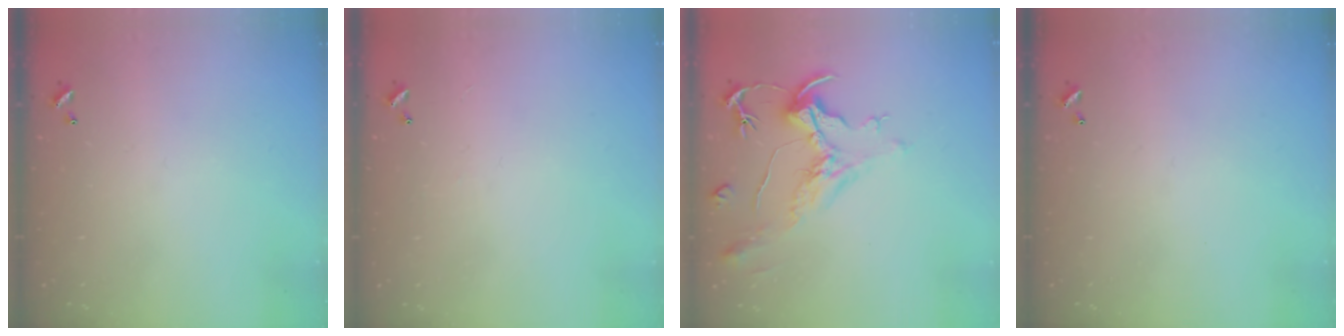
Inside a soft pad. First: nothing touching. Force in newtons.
{"total": 0.6, "press": 0.2, "slide": 0.6}
{"total": 2.0, "press": 1.5, "slide": 1.3}
{"total": 0.0}